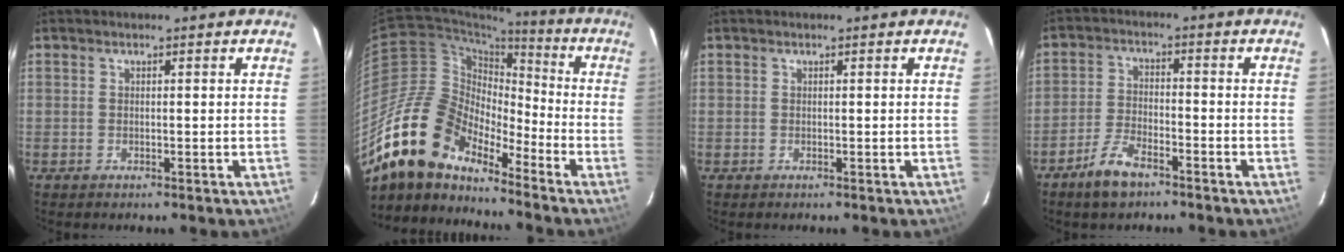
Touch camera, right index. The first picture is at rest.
{"total": 18.0, "force": [-14.1, 7.6, 8.2], "torque": [-0.148, -0.001, -0.272]}
{"total": 0.5, "force": [-0.1, 0.5, -0.1], "torque": [0.002, 0.003, 0.000]}
{"total": 6.9, "force": [-5.0, 2.6, 3.9], "torque": [-0.095, 0.002, -0.095]}